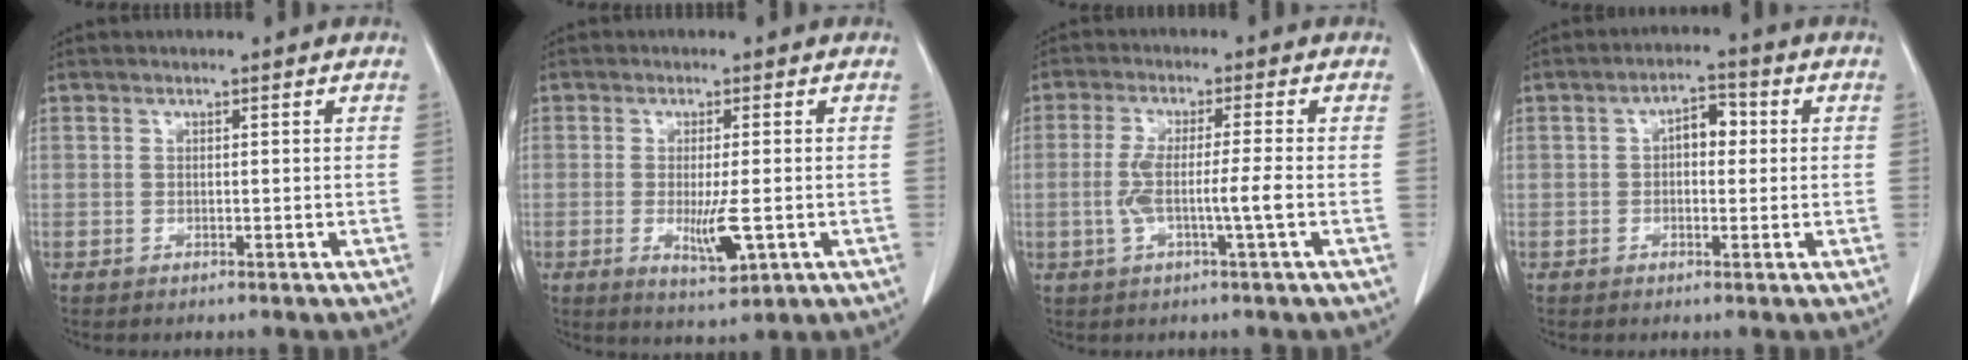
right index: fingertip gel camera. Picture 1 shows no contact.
{"total": 5.6, "force": [-1.4, 1.2, 5.3], "torque": [-0.091, -0.013, -0.016]}
{"total": 5.8, "force": [-1.3, -0.4, 5.7], "torque": [-0.118, 0.001, -0.024]}
{"total": 4.1, "force": [0.4, 2.2, 3.4], "torque": [-0.052, 0.019, 0.004]}